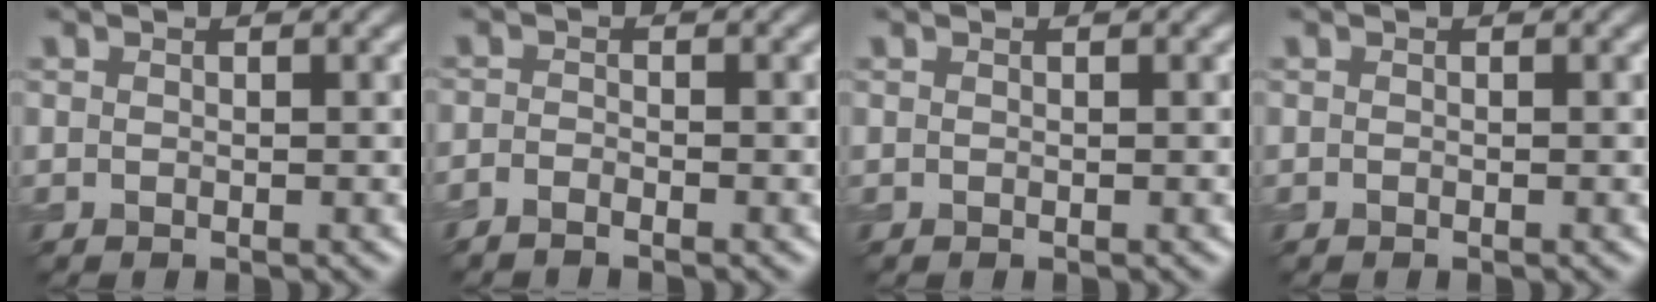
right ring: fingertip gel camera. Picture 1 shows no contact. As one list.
[{"total": 1.2, "force": [-1.2, -0.1, 0.1], "torque": [-0.008, -0.002, -0.029]}, {"total": 0.0}, {"total": 0.0}]